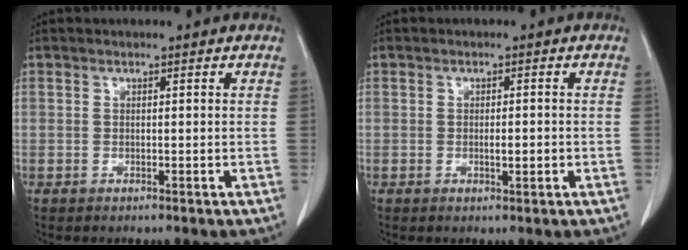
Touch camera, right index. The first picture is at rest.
{"total": 1.9, "force": [-0.4, 0.5, 1.8], "torque": [-0.034, -0.002, -0.005]}